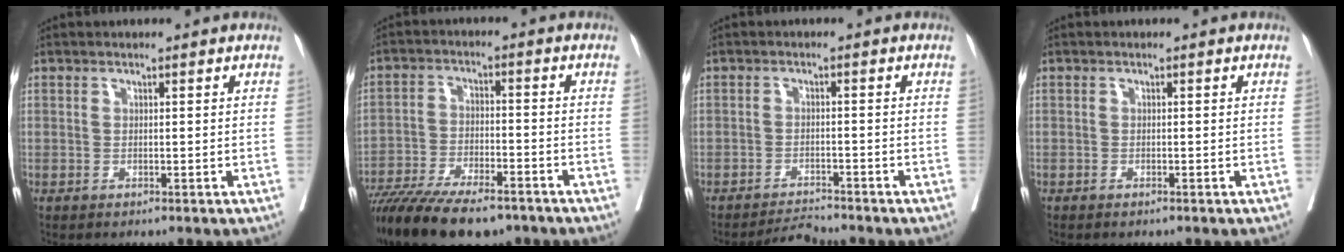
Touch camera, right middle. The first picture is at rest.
{"total": 18.2, "force": [-14.2, 5.1, 10.2], "torque": [-0.191, -0.028, -0.230]}
{"total": 2.8, "force": [-2.7, -0.7, -0.4], "torque": [0.006, -0.014, -0.044]}
{"total": 0.5, "force": [-0.4, -0.1, 0.3], "torque": [-0.011, -0.003, -0.007]}